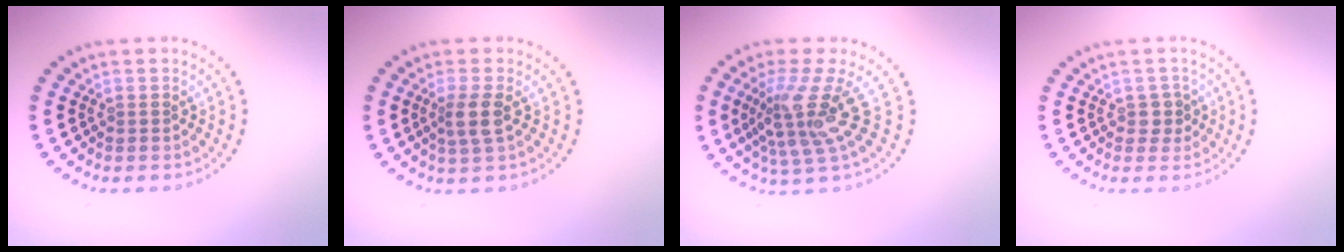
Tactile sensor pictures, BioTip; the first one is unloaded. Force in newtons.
{"total": 2.3, "press": 2.0, "slide": 1.1}
{"total": 4.6, "press": 3.2, "slide": 3.4}
{"total": 1.5, "press": 1.3, "slide": 0.8}